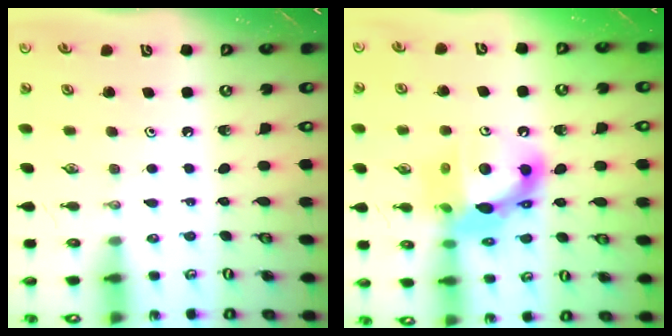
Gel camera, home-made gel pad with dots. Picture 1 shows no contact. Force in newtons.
{"total": 14.9, "press": 14.8, "slide": 1.4}